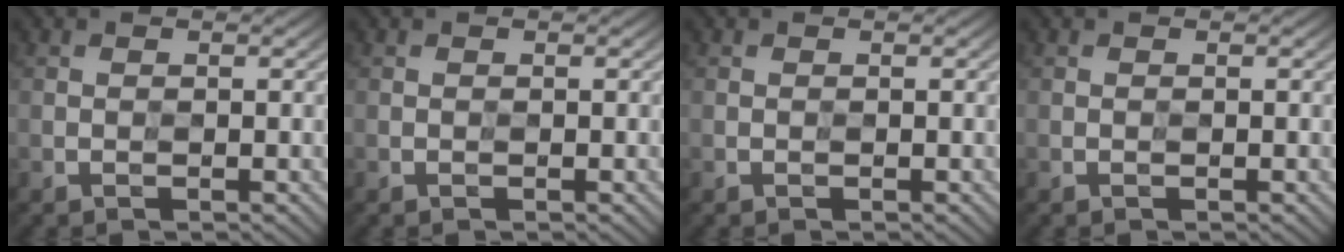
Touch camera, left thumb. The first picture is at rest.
{"total": 0.0}
{"total": 0.0}
{"total": 0.0}